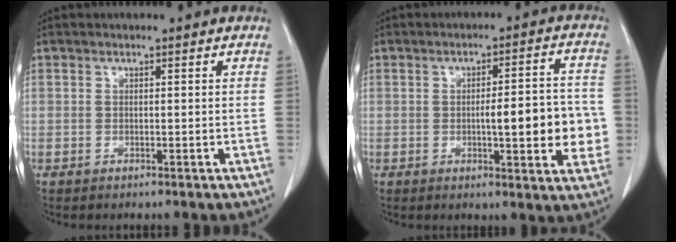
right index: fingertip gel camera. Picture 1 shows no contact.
{"total": 10.1, "force": [-1.4, 2.2, 9.7], "torque": [-0.123, 0.012, -0.013]}